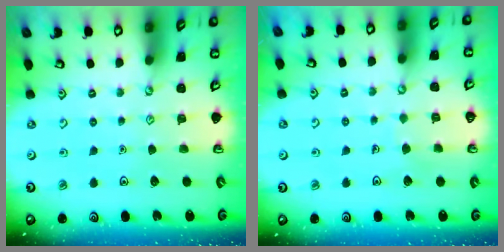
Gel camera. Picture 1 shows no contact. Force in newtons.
{"total": 3.2, "press": 3.2, "slide": 0.2}